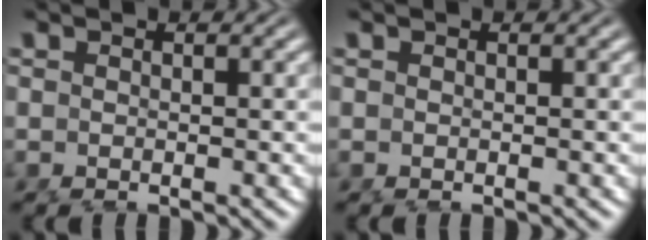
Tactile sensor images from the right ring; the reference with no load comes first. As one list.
[{"total": 0.0}]